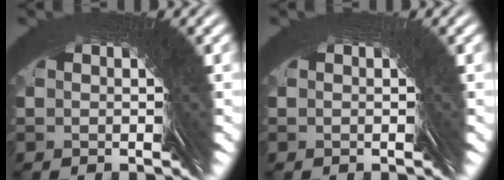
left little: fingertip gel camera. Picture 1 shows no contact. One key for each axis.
{"total": 0.6, "fx": 0.3, "fy": -0.2, "fz": -0.5, "tx": 0.010, "ty": 0.003, "tz": 0.003}